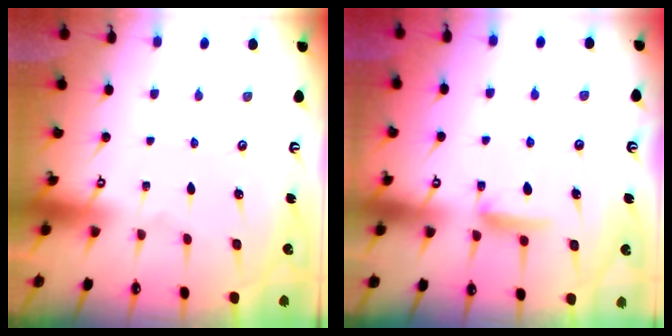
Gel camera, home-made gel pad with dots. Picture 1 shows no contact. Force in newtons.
{"total": 7.1, "press": 7.1, "slide": 0.7}